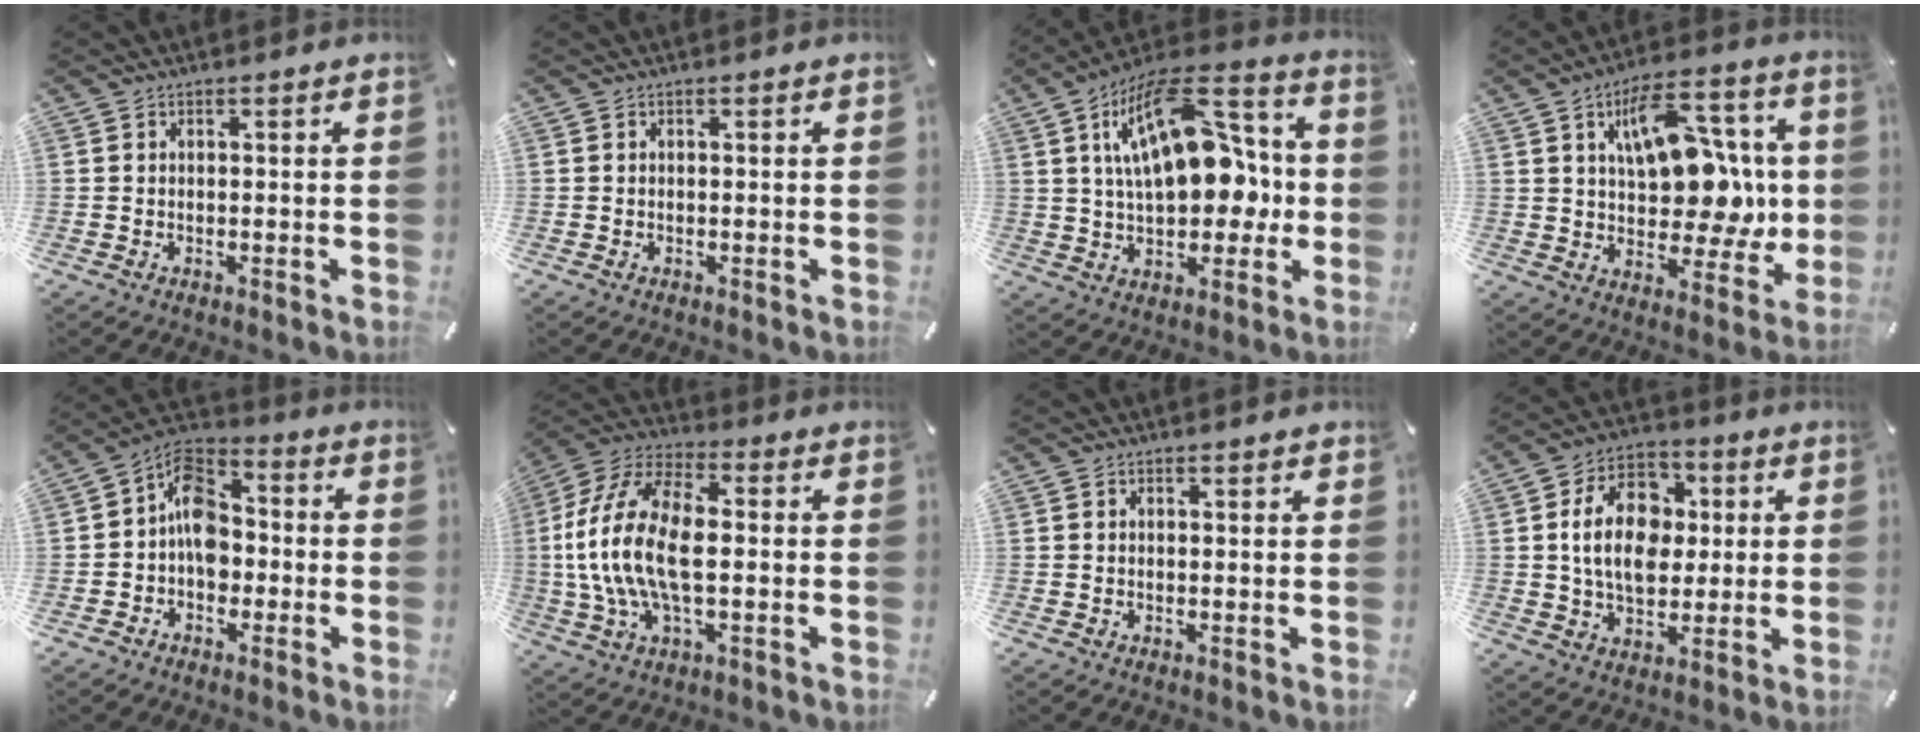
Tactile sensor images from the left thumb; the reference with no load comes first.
{"total": 0.0}
{"total": 20.9, "force": [4.9, 12.0, 16.3], "torque": [-0.276, -0.019, 0.080]}
{"total": 16.8, "force": [4.0, 10.4, 12.5], "torque": [-0.161, -0.017, 0.073]}
{"total": 9.6, "force": [-1.8, 7.4, 5.9], "torque": [-0.109, 0.010, -0.039]}
{"total": 18.2, "force": [-0.9, 9.6, 15.4], "torque": [-0.336, -0.002, -0.020]}
{"total": 0.5, "force": [0.4, 0.3, 0.1], "torque": [0.005, -0.003, 0.006]}
{"total": 14.8, "force": [1.4, 11.0, 9.8], "torque": [-0.170, 0.015, 0.023]}